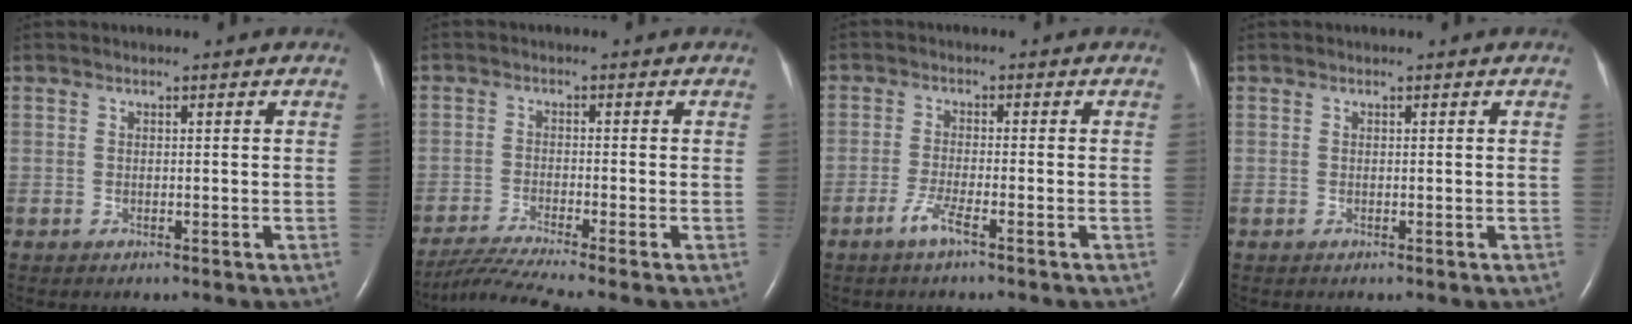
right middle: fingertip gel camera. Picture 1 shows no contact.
{"total": 6.7, "force": [-5.6, -1.9, 3.0], "torque": [-0.059, -0.026, -0.100]}
{"total": 3.1, "force": [-2.0, 0.0, 2.4], "torque": [-0.055, -0.005, -0.041]}
{"total": 0.0}